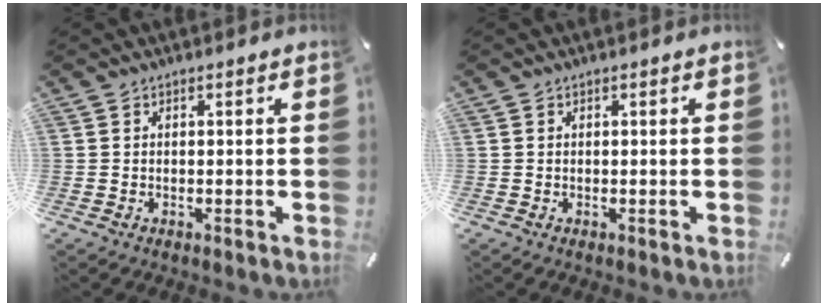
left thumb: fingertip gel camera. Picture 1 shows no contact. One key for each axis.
{"total": 0.0}